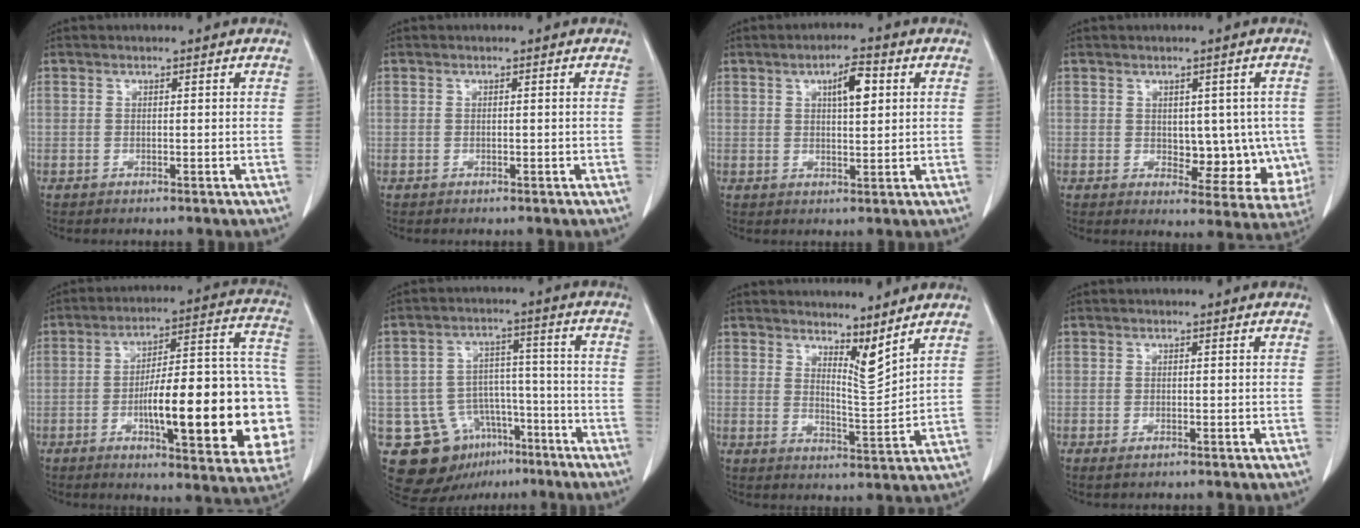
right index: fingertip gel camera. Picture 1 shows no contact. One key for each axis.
{"total": 0.0}
{"total": 5.1, "fx": 1.9, "fy": 1.4, "fz": 4.5, "tx": -0.075, "ty": 0.005, "tz": 0.030}
{"total": 9.0, "fx": -0.3, "fy": 5.2, "fz": 7.4, "tx": -0.070, "ty": 0.002, "tz": 0.011}
{"total": 24.8, "fx": -5.8, "fy": 5.3, "fz": 23.5, "tx": -0.254, "ty": 0.027, "tz": -0.069}
{"total": 12.6, "fx": -6.9, "fy": 9.4, "fz": 4.9, "tx": -0.080, "ty": 0.038, "tz": -0.097}
{"total": 5.1, "fx": 4.3, "fy": 0.4, "fz": 2.7, "tx": -0.045, "ty": -0.022, "tz": 0.076}
{"total": 0.8, "fx": -0.5, "fy": 0.4, "fz": 0.5, "tx": -0.007, "ty": -0.001, "tz": -0.006}